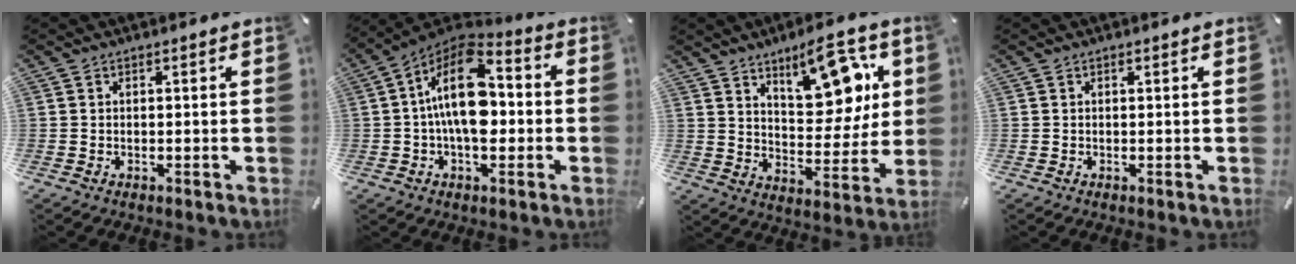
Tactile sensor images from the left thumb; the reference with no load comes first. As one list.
[{"total": 17.1, "force": [-0.1, 9.8, 14.1], "torque": [-0.250, -0.008, -0.005]}, {"total": 15.5, "force": [9.5, 7.8, 9.5], "torque": [-0.117, -0.059, 0.163]}, {"total": 0.0}]